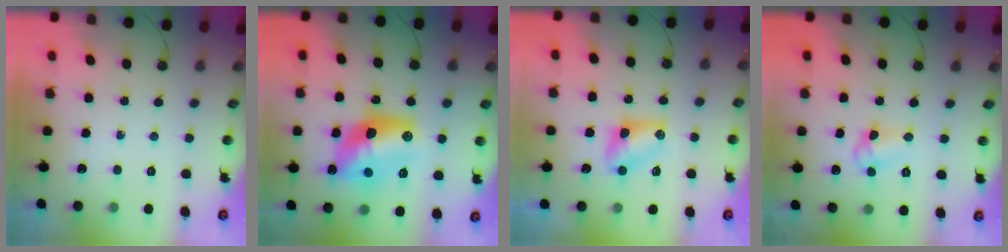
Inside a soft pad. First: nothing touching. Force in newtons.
{"total": 15.6, "press": 15.6, "slide": 1.1}
{"total": 6.0, "press": 6.0, "slide": 0.8}
{"total": 7.0, "press": 7.0, "slide": 0.6}